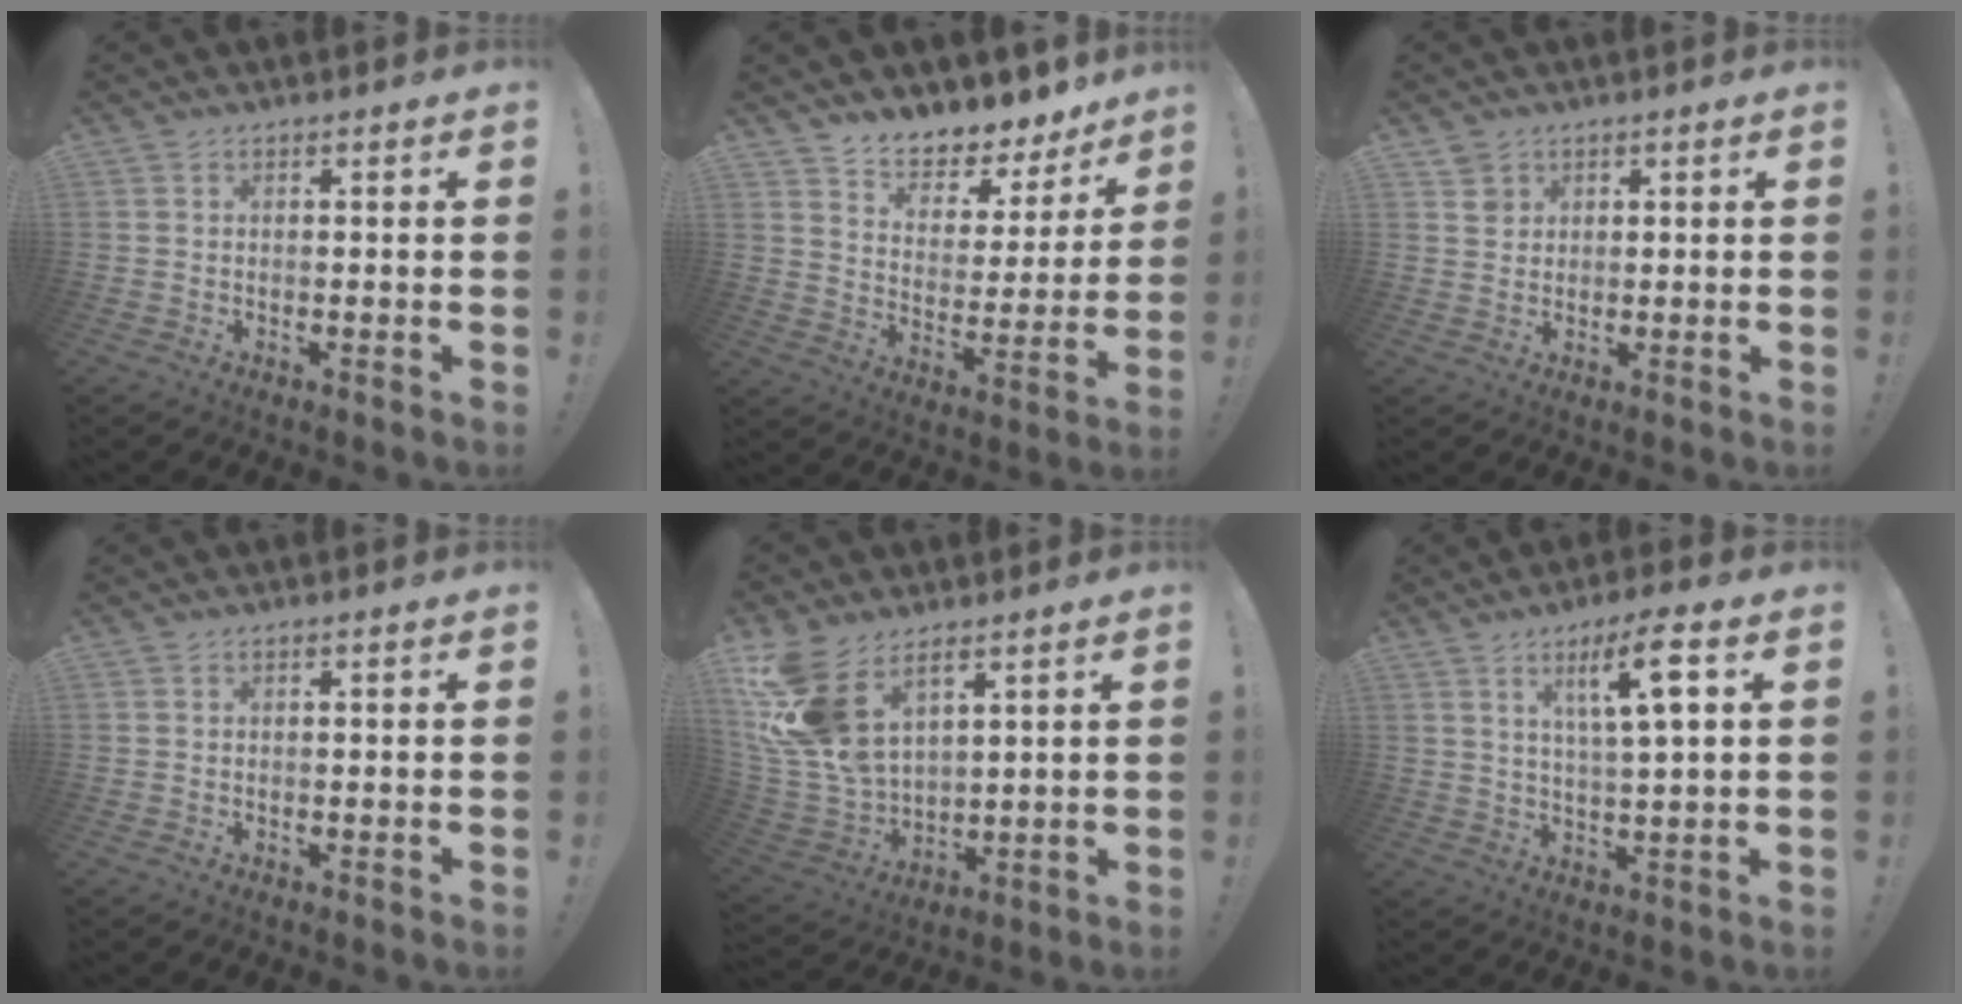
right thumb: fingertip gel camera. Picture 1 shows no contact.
{"total": 7.9, "force": [7.0, 3.1, 1.6], "torque": [-0.023, -0.076, 0.126]}
{"total": 3.1, "force": [2.0, 2.3, 0.4], "torque": [0.002, -0.010, 0.035]}
{"total": 0.0}
{"total": 16.2, "force": [8.6, 9.3, 10.1], "torque": [-0.218, -0.048, 0.163]}
{"total": 10.3, "force": [4.2, 1.5, 9.3], "torque": [-0.150, -0.007, 0.061]}